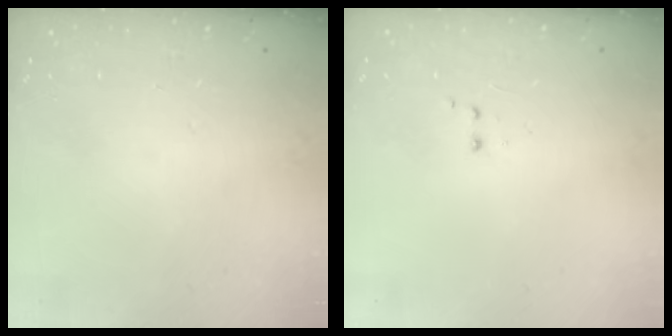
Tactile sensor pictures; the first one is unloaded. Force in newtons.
{"total": 2.0, "press": 1.8, "slide": 0.9}